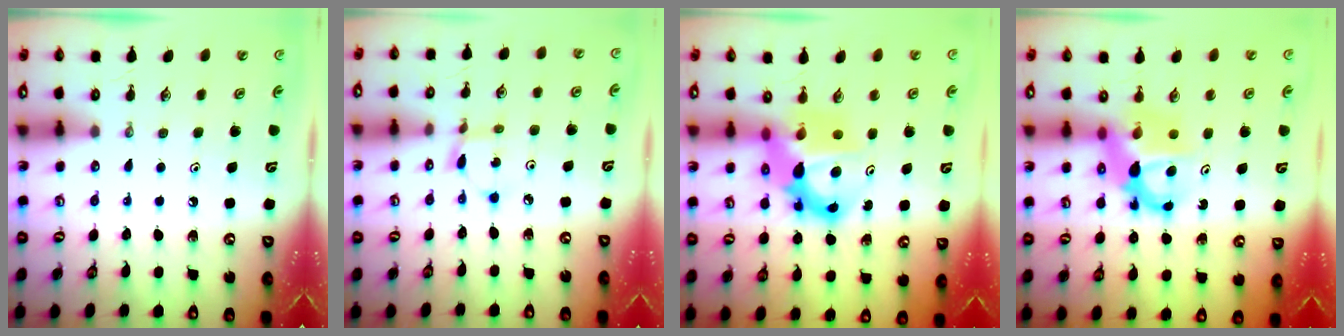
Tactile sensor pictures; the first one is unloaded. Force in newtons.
{"total": 2.9, "press": 2.9, "slide": 0.1}
{"total": 10.5, "press": 10.4, "slide": 0.9}
{"total": 7.1, "press": 7.1, "slide": 0.5}